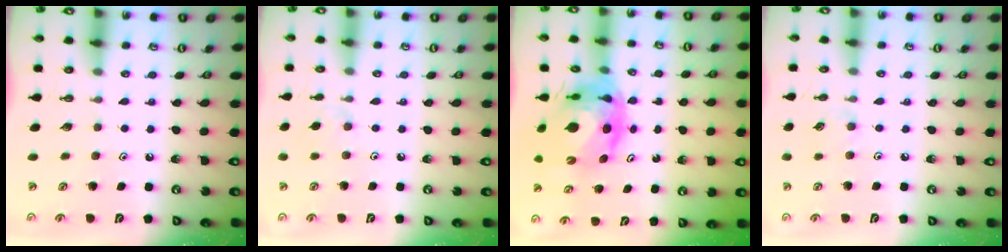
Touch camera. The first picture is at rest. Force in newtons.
{"total": 4.8, "press": 4.8, "slide": 0.7}
{"total": 12.4, "press": 12.3, "slide": 1.5}
{"total": 6.1, "press": 6.0, "slide": 0.6}